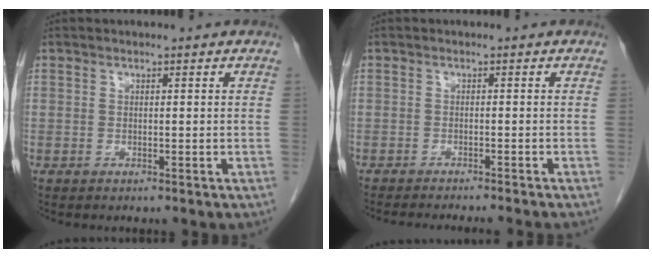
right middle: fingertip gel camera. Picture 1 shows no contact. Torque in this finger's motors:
{"motor_torque": [0.15, -0.15, -0.01, 0.02]}